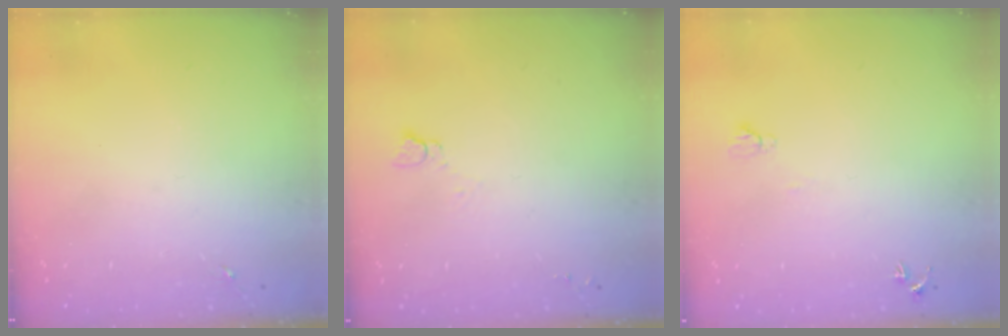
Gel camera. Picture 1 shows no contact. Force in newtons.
{"total": 2.7, "press": 2.7, "slide": 0.3}
{"total": 4.8, "press": 4.8, "slide": 0.6}